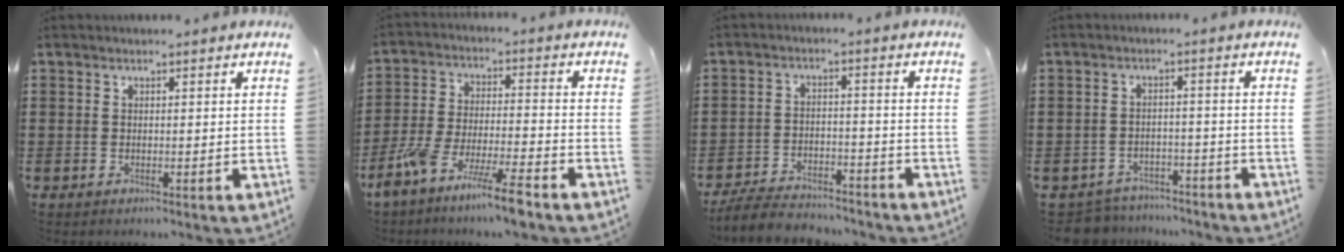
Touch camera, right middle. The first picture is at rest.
{"total": 9.0, "force": [-7.4, 0.1, 5.2], "torque": [-0.107, 0.000, -0.145]}
{"total": 5.6, "force": [-5.4, 0.9, 1.4], "torque": [-0.034, 0.004, -0.106]}
{"total": 4.2, "force": [-4.1, 0.7, -0.2], "torque": [-0.012, 0.000, -0.089]}